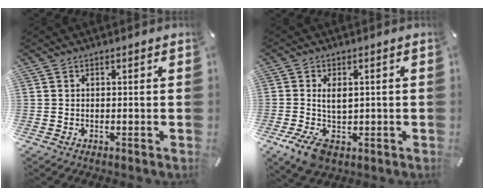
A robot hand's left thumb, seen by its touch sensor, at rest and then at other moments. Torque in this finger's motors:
{"motor_torque": [0.20, 0.31, 0.50, 0.41, 0.08]}